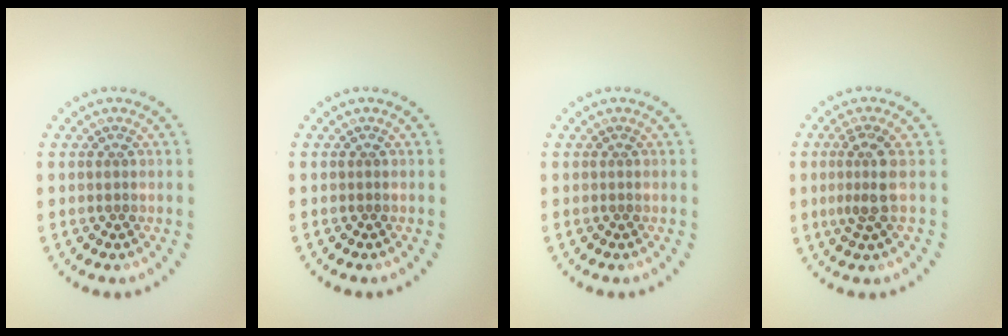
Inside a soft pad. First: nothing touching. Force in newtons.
{"total": 0.0}
{"total": 0.0}
{"total": 2.6, "press": 2.0, "slide": 1.7}